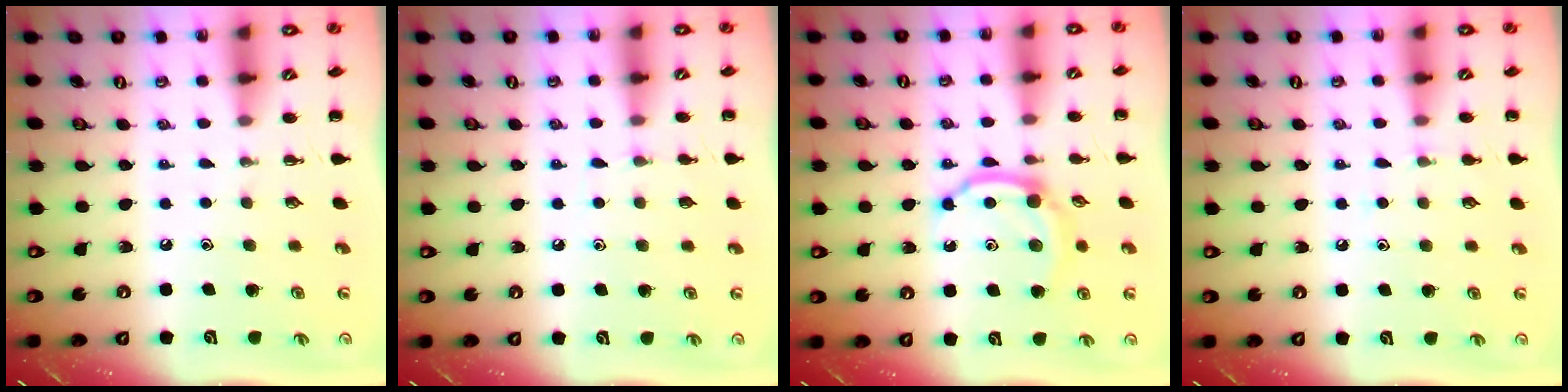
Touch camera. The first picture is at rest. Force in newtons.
{"total": 3.7, "press": 3.6, "slide": 1.1}
{"total": 7.9, "press": 7.8, "slide": 0.9}
{"total": 6.9, "press": 6.6, "slide": 2.0}